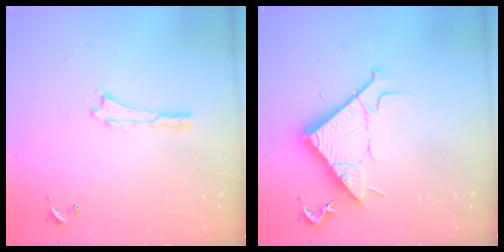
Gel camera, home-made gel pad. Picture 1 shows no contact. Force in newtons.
{"total": 10.7, "press": 10.7, "slide": 0.1}